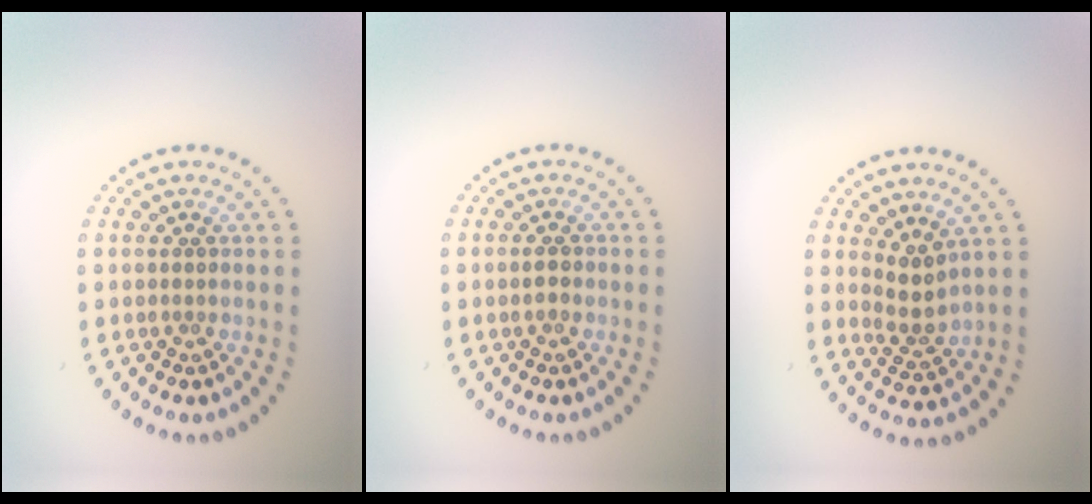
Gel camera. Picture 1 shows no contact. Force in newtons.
{"total": 0.9, "press": 0.9, "slide": 0.0}
{"total": 2.4, "press": 1.8, "slide": 1.6}